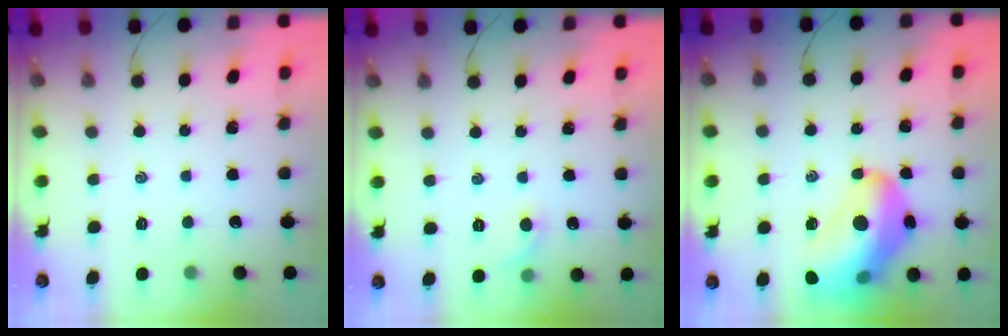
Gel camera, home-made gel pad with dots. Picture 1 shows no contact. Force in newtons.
{"total": 3.7, "press": 3.5, "slide": 1.2}
{"total": 20.8, "press": 20.2, "slide": 5.0}